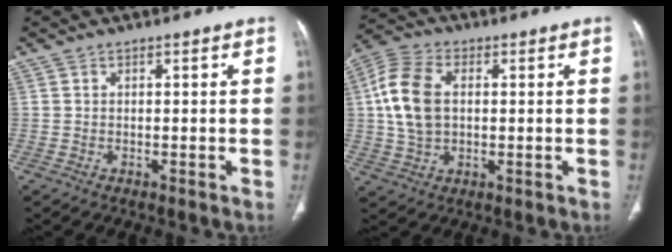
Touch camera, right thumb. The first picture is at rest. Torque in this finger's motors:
{"motor_torque": [-0.60, 1.08, -0.09, 0.21, 0.32]}